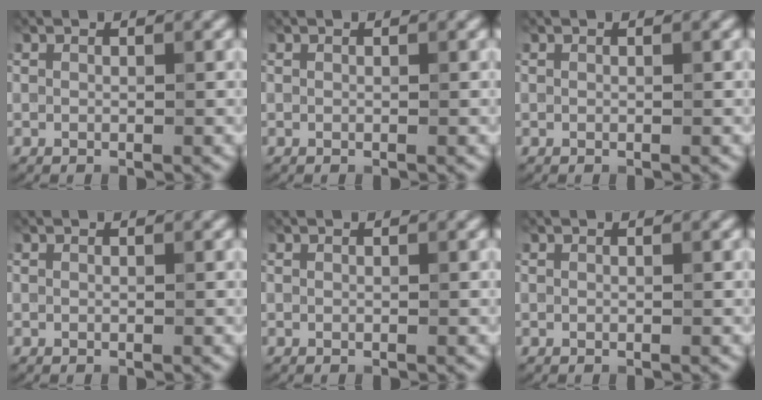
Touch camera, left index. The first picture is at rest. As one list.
[{"total": 0.0}, {"total": 0.0}, {"total": 0.0}, {"total": 0.0}, {"total": 0.0}]